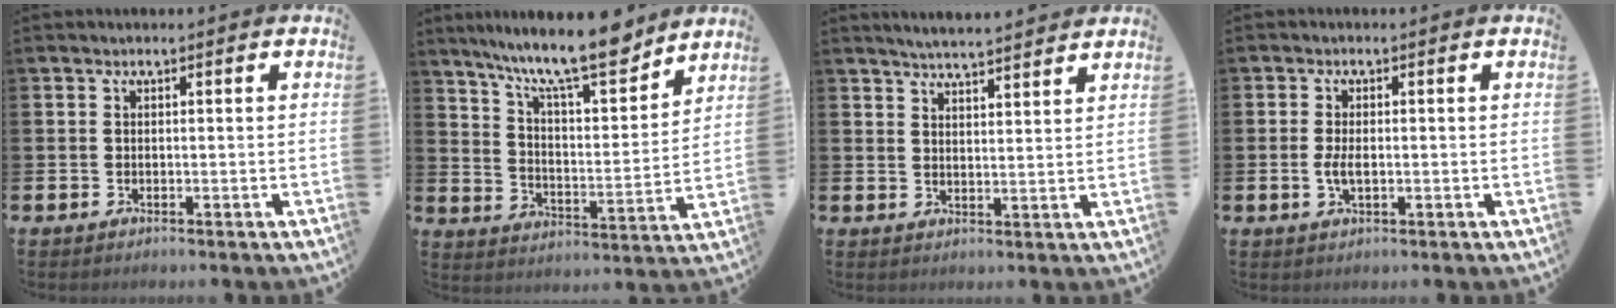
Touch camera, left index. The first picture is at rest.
{"total": 13.0, "force": [11.1, 2.5, 6.2], "torque": [-0.123, -0.069, 0.189]}
{"total": 4.5, "force": [4.4, -0.4, 0.3], "torque": [-0.009, -0.028, 0.078]}
{"total": 2.6, "force": [-0.3, 1.2, 2.3], "torque": [-0.041, 0.002, -0.007]}